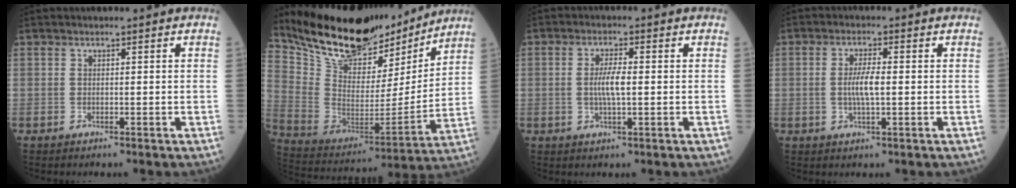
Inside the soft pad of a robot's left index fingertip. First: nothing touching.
{"total": 21.2, "force": [19.0, 6.4, 7.0], "torque": [-0.136, -0.020, 0.306]}
{"total": 4.0, "force": [-0.2, 0.7, 3.9], "torque": [-0.081, -0.002, -0.005]}
{"total": 4.0, "force": [-0.3, 0.7, 3.9], "torque": [-0.082, -0.003, -0.007]}